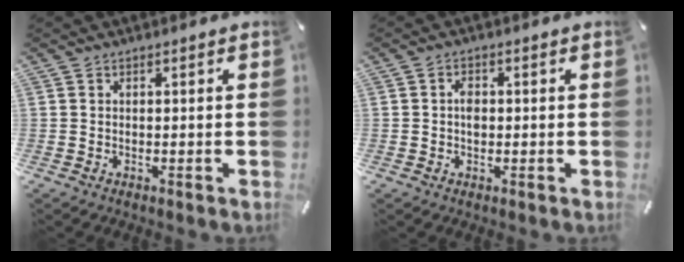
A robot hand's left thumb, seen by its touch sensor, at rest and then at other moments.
{"total": 2.5, "force": [0.0, 1.8, 1.8], "torque": [-0.028, 0.001, -0.004]}